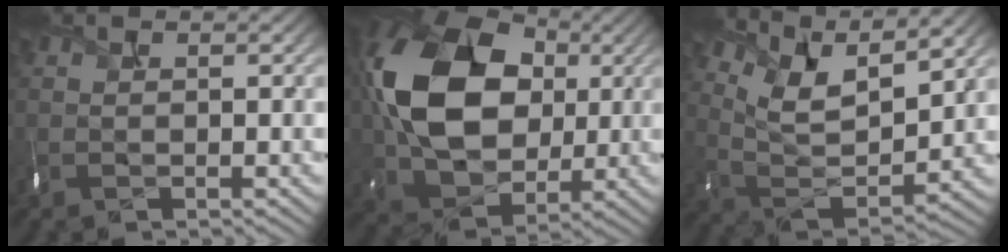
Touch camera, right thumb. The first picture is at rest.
{"total": 15.6, "force": [2.1, 11.6, 10.2], "torque": [-0.227, 0.009, 0.033]}
{"total": 12.4, "force": [9.4, 3.9, 7.1], "torque": [-0.177, -0.015, 0.156]}